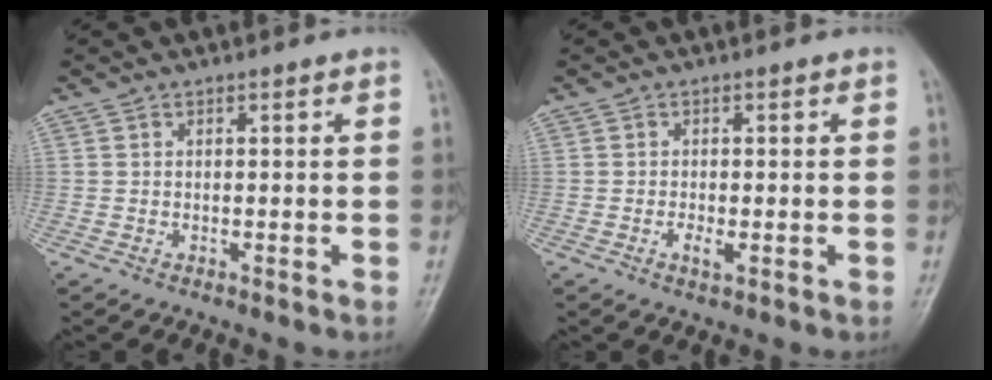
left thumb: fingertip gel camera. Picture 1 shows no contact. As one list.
[{"total": 2.3, "force": [-0.4, 0.9, 2.1], "torque": [-0.038, -0.004, -0.007]}]